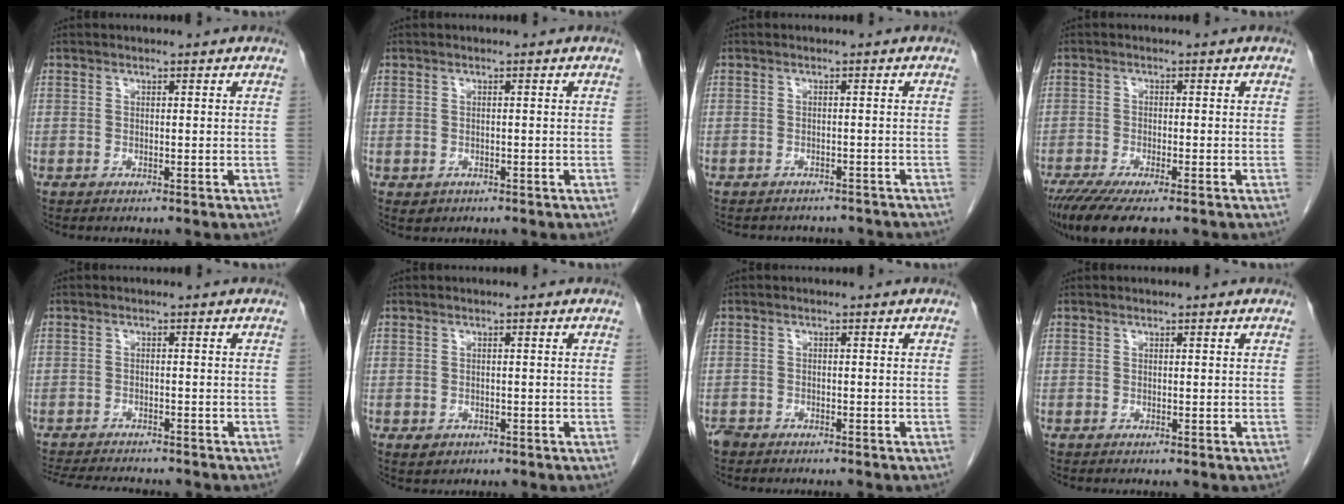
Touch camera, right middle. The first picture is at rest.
{"total": 1.3, "force": [-0.5, 1.2, 0.4], "torque": [-0.007, 0.003, 0.000]}
{"total": 8.2, "force": [-7.5, 2.9, 1.8], "torque": [-0.026, 0.007, -0.077]}
{"total": 9.0, "force": [-6.7, 1.7, 5.7], "torque": [-0.089, -0.019, -0.109]}
{"total": 10.6, "force": [-9.6, 2.1, 3.9], "torque": [-0.070, -0.008, -0.137]}
{"total": 1.7, "force": [-0.8, 1.3, 0.6], "torque": [-0.010, 0.002, -0.002]}
{"total": 1.8, "force": [-1.7, 0.6, 0.4], "torque": [-0.010, -0.001, -0.029]}
{"total": 0.0}